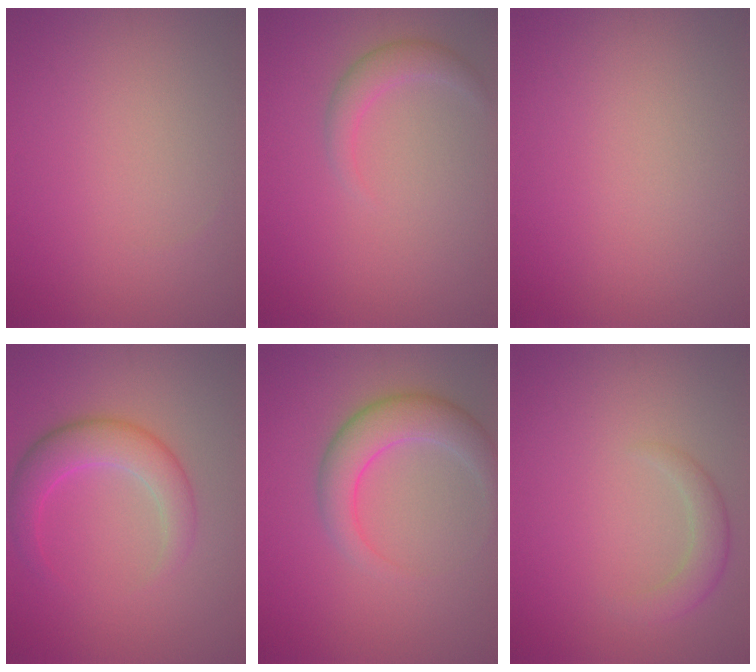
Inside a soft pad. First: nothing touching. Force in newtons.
{"total": 2.0, "press": 2.0, "slide": 0.2}
{"total": 0.0}
{"total": 4.4, "press": 4.4, "slide": 0.1}
{"total": 4.6, "press": 4.6, "slide": 0.3}
{"total": 2.2, "press": 2.2, "slide": 0.1}